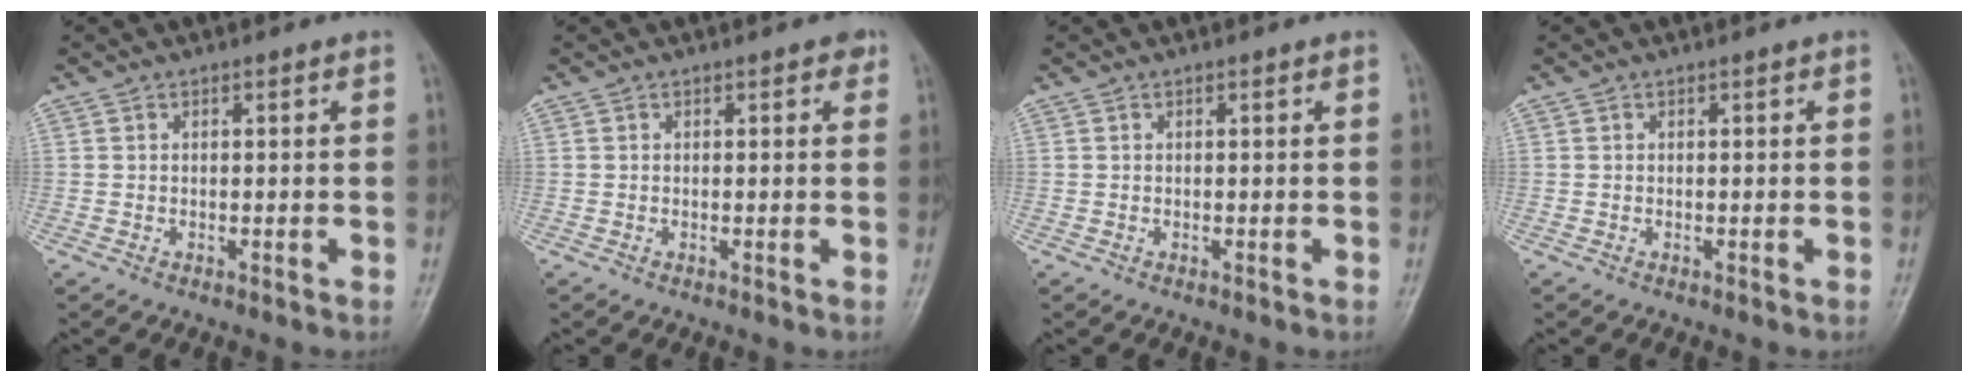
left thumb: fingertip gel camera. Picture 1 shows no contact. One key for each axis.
{"total": 1.2, "fx": 0.6, "fy": 0.7, "fz": 0.8, "tx": 0.001, "ty": 0.000, "tz": 0.002}
{"total": 0.0}
{"total": 0.0}